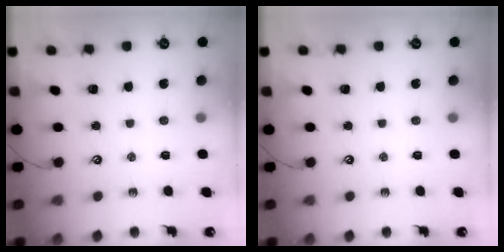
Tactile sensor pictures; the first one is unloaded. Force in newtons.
{"total": 0.0}